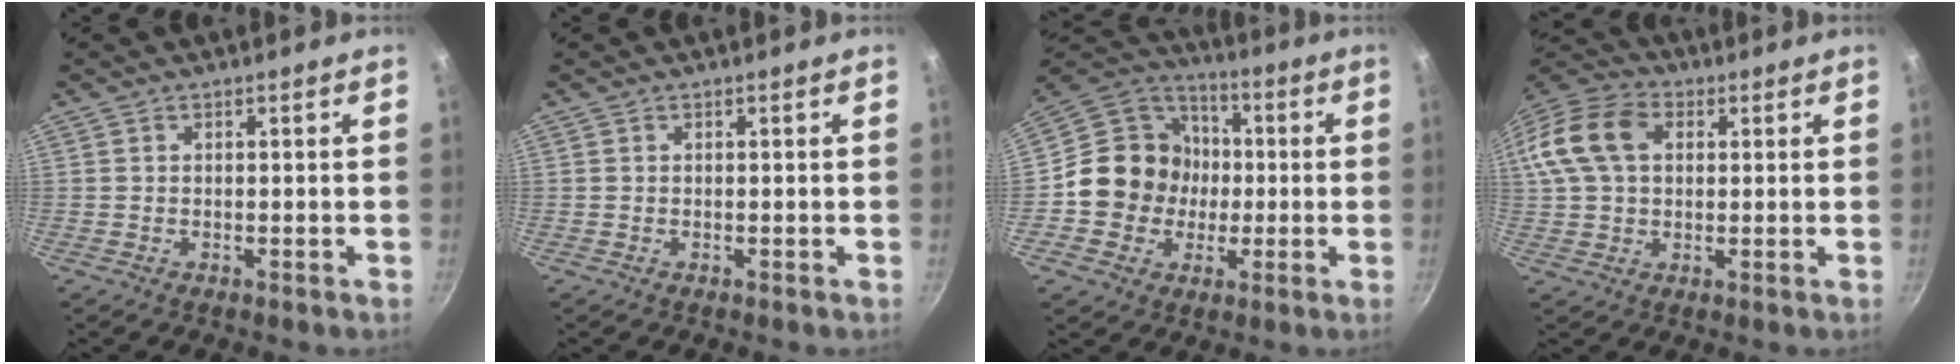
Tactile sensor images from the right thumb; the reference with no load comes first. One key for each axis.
{"total": 0.0}
{"total": 14.9, "fx": -1.2, "fy": 13.7, "fz": 5.6, "tx": -0.055, "ty": 0.028, "tz": -0.030}
{"total": 15.5, "fx": 3.6, "fy": 11.0, "fz": 10.3, "tx": -0.201, "ty": 0.030, "tz": 0.051}